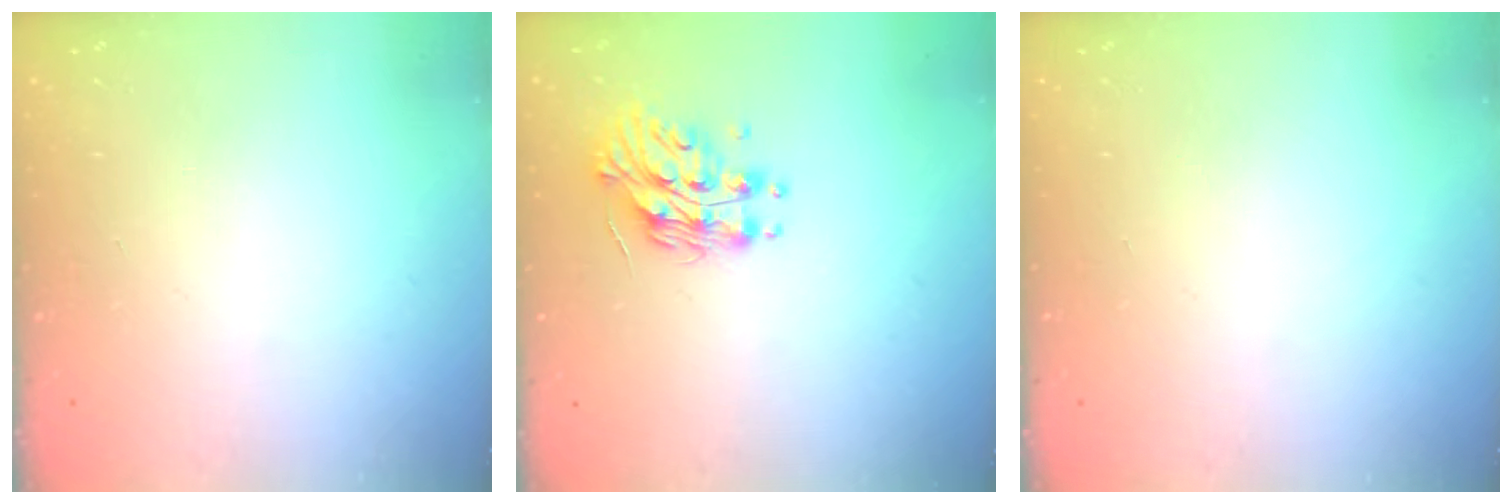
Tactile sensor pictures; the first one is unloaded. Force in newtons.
{"total": 11.6, "press": 11.6, "slide": 0.0}
{"total": 0.0}